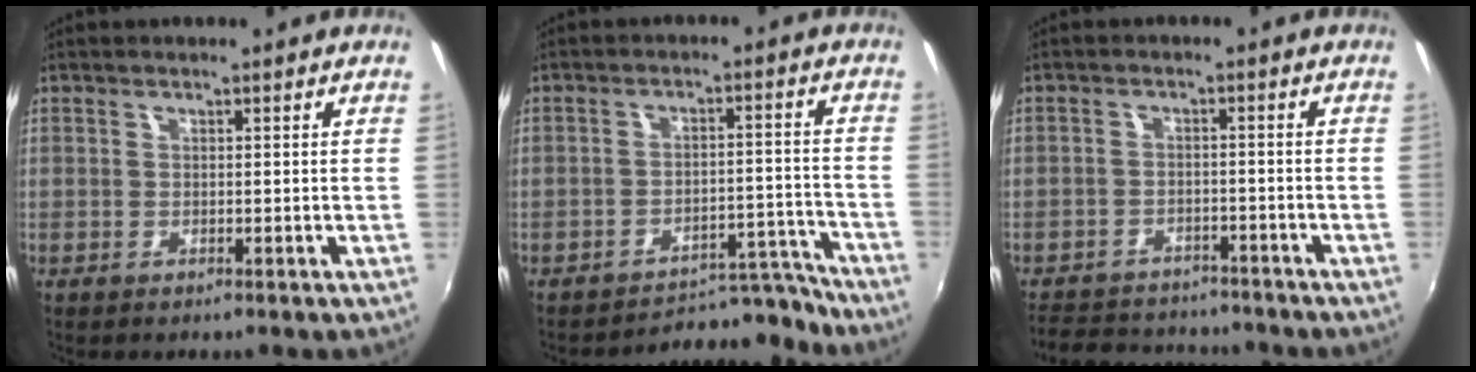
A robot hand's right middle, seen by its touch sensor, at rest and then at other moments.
{"total": 11.2, "force": [-11.1, 1.6, 0.7], "torque": [-0.006, 0.039, -0.149]}
{"total": 12.0, "force": [-10.4, 4.9, 3.5], "torque": [-0.096, 0.022, -0.148]}